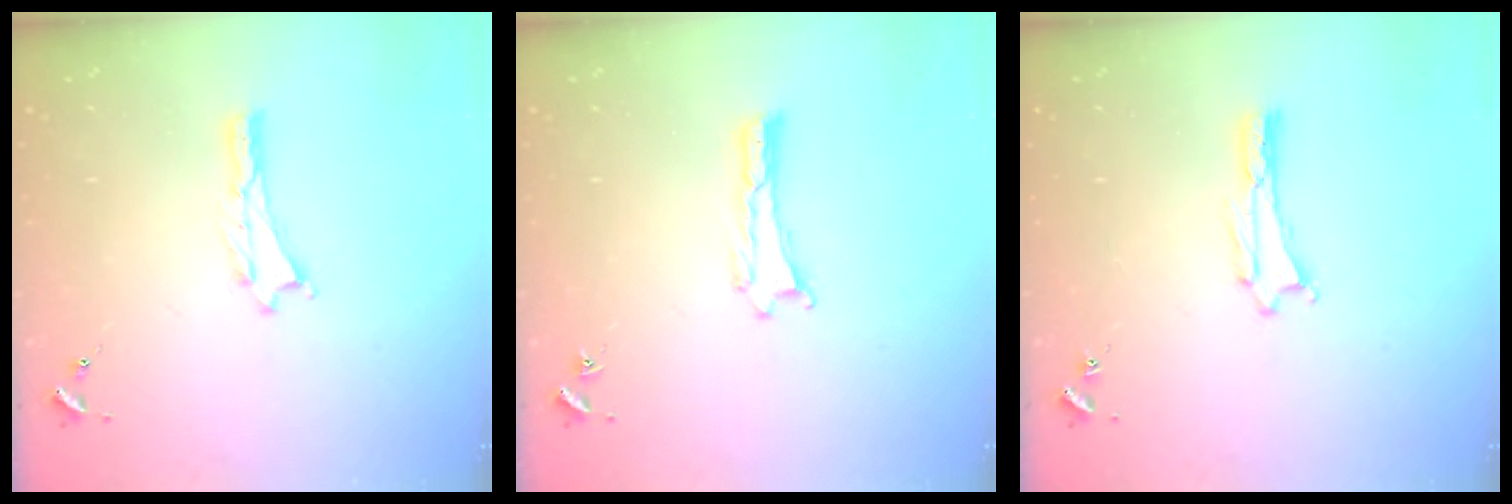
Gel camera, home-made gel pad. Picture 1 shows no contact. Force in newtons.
{"total": 0.0}
{"total": 1.1, "press": 1.1, "slide": 0.1}